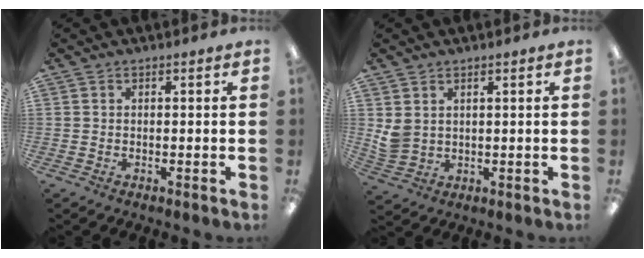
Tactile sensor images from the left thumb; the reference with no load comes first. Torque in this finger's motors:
{"motor_torque": [0.89, 0.82, 0.47, -0.34, 0.02]}